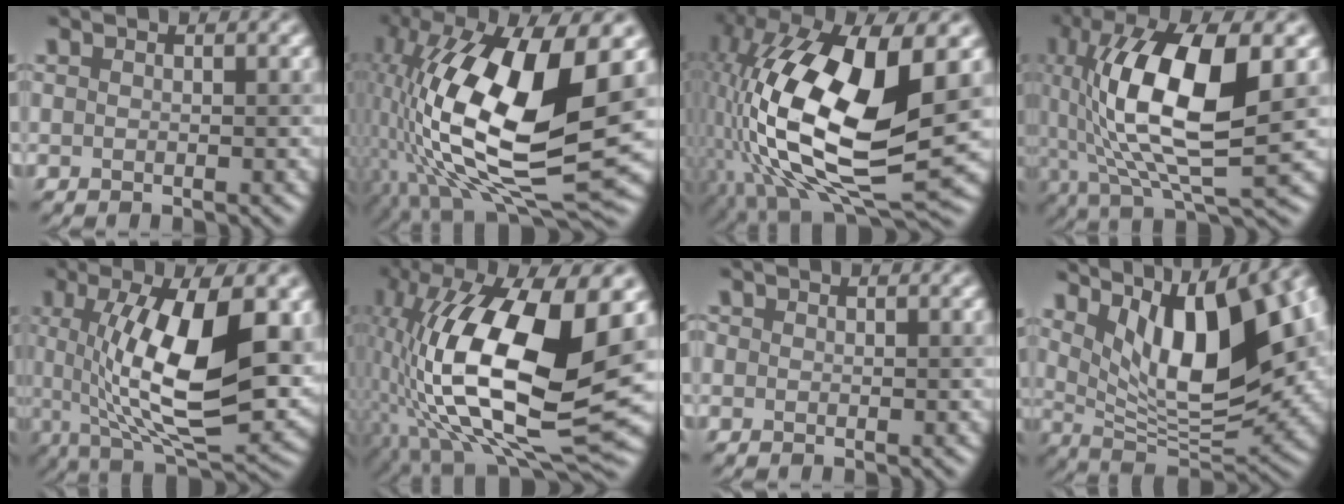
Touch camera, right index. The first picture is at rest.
{"total": 17.2, "force": [1.1, 6.9, 15.7], "torque": [-0.313, 0.014, 0.020]}
{"total": 16.7, "force": [0.8, 7.4, 14.9], "torque": [-0.304, 0.005, 0.016]}
{"total": 12.8, "force": [1.7, 4.5, 11.9], "torque": [-0.217, 0.011, 0.034]}
{"total": 12.6, "force": [1.3, 4.2, 11.8], "torque": [-0.181, 0.002, 0.025]}
{"total": 17.3, "force": [0.1, 6.7, 15.9], "torque": [-0.298, 0.018, -0.003]}
{"total": 0.7, "force": [0.3, 0.6, 0.2], "torque": [-0.009, 0.002, -0.003]}
{"total": 13.9, "force": [4.8, 5.7, 11.8], "torque": [-0.157, 0.007, 0.082]}